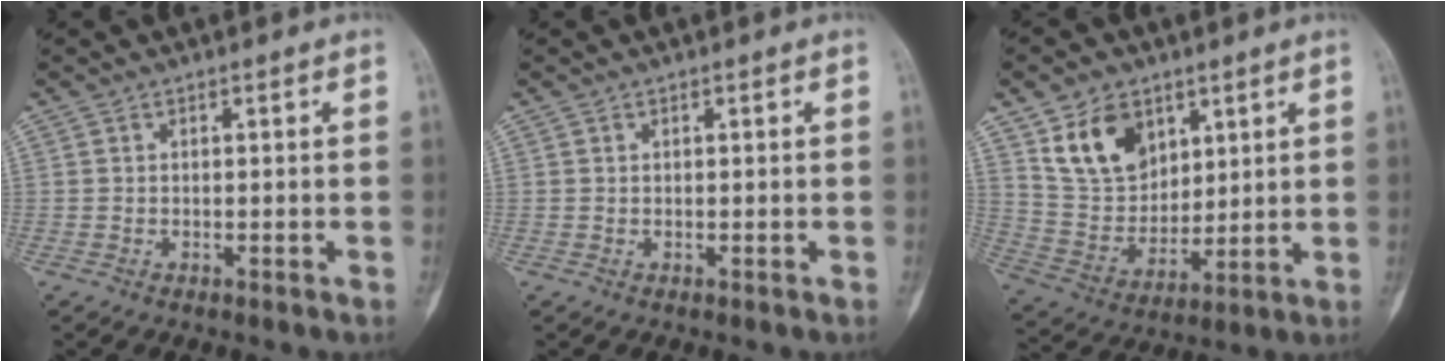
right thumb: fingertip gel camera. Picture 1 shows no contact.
{"total": 0.0}
{"total": 13.1, "force": [6.8, 9.1, 6.5], "torque": [-0.087, -0.036, 0.142]}